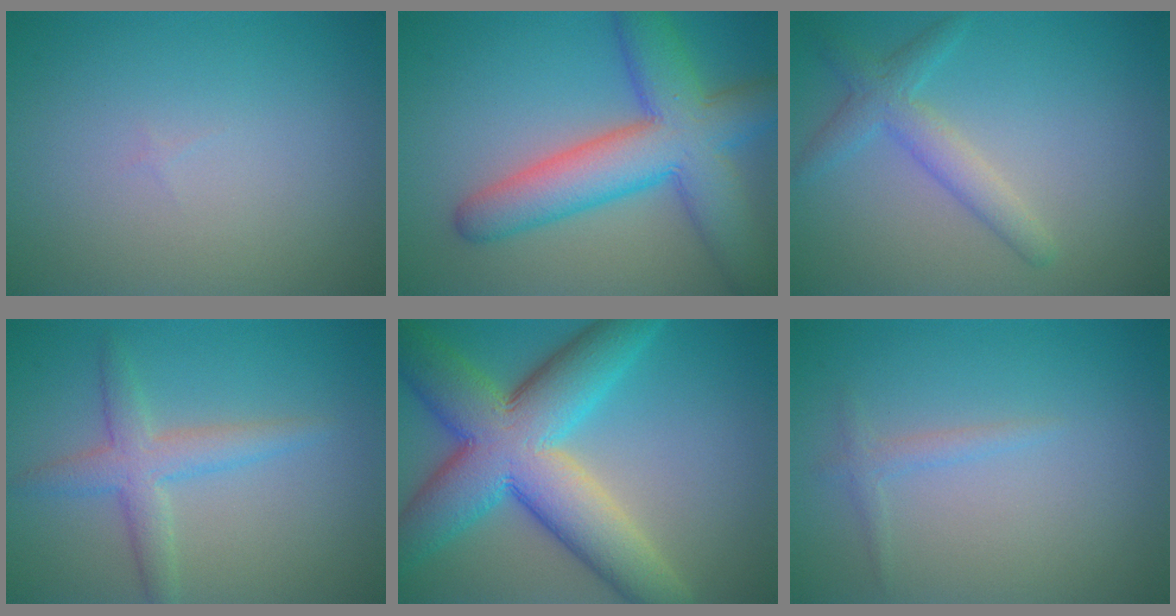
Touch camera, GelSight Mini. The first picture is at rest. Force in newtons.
{"total": 9.1, "press": 9.1, "slide": 0.3}
{"total": 1.9, "press": 1.9, "slide": 0.2}
{"total": 3.3, "press": 3.3, "slide": 0.1}
{"total": 12.0, "press": 12.0, "slide": 0.2}
{"total": 1.1, "press": 1.1, "slide": 0.1}